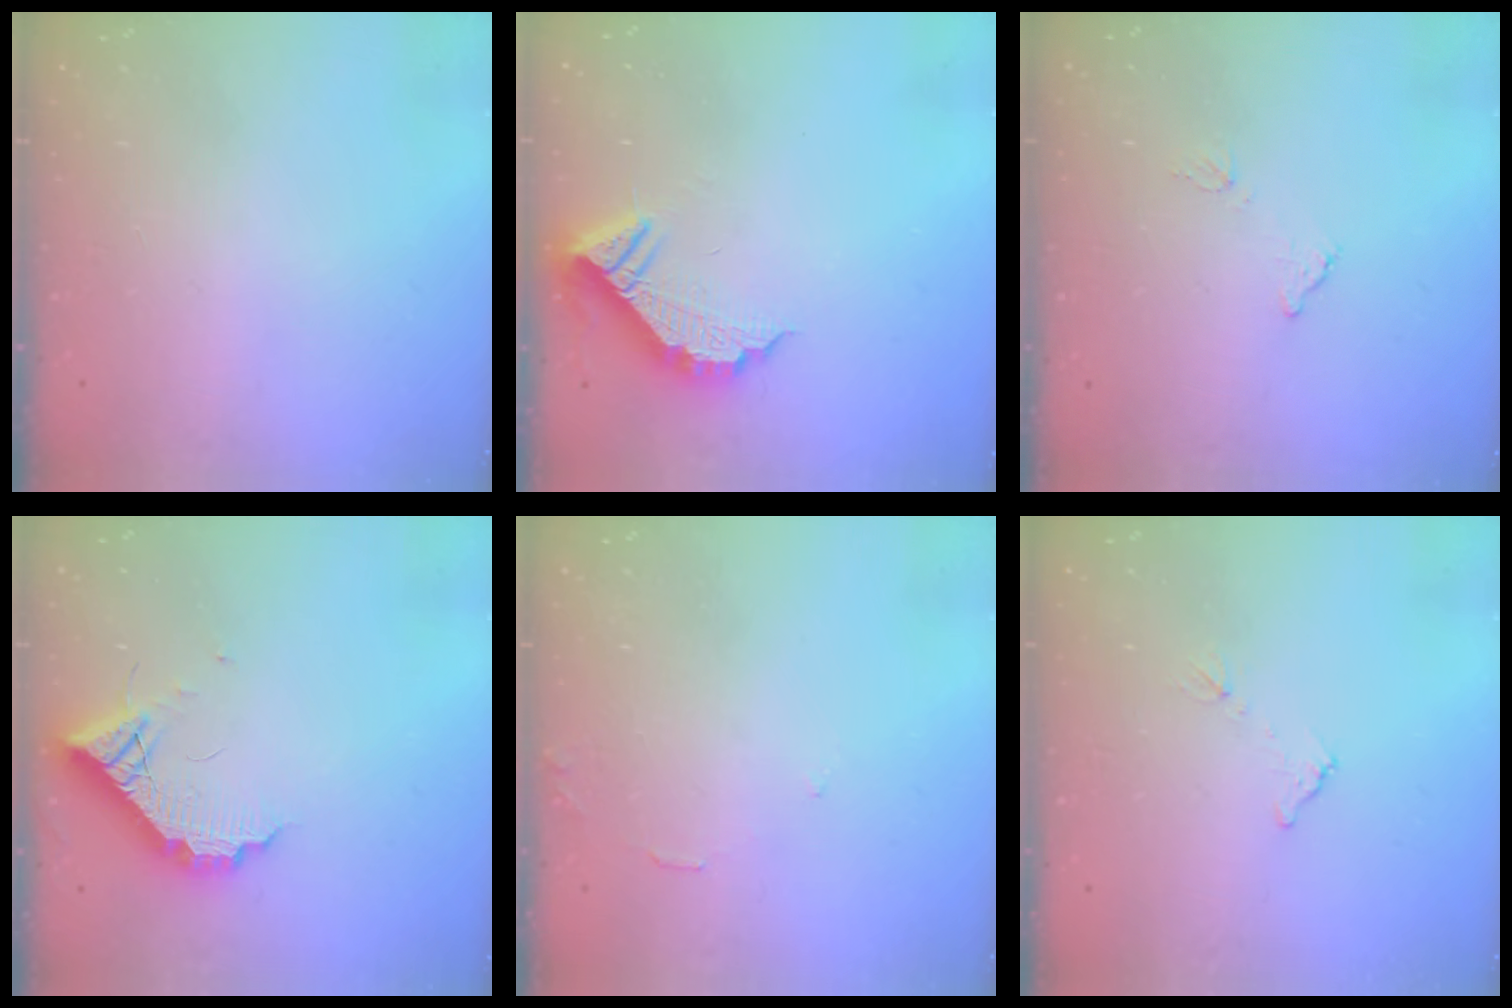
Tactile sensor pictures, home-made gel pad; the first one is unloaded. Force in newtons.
{"total": 9.5, "press": 9.4, "slide": 0.9}
{"total": 6.9, "press": 6.9, "slide": 0.3}
{"total": 10.2, "press": 10.2, "slide": 0.8}
{"total": 6.9, "press": 6.9, "slide": 0.4}
{"total": 5.4, "press": 5.4, "slide": 0.1}